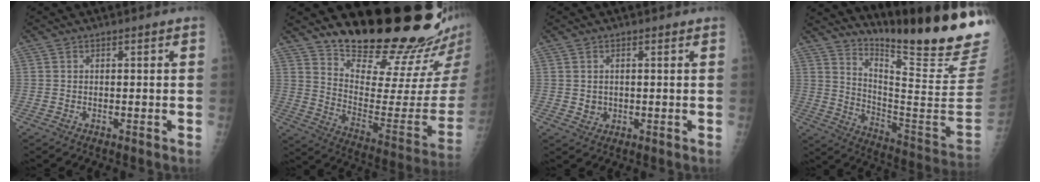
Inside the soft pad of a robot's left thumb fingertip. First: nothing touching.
{"total": 23.9, "force": [20.9, 4.9, 10.6], "torque": [-0.120, -0.171, 0.305]}
{"total": 2.1, "force": [0.3, 1.9, 0.7], "torque": [-0.005, -0.002, 0.012]}
{"total": 25.6, "force": [19.8, 2.0, 16.2], "torque": [-0.226, -0.160, 0.287]}